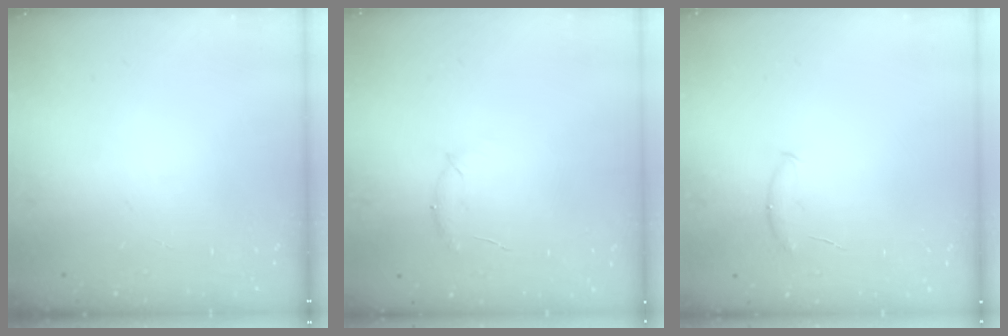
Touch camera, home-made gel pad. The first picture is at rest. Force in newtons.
{"total": 6.9, "press": 6.7, "slide": 1.8}
{"total": 5.8, "press": 5.7, "slide": 1.2}